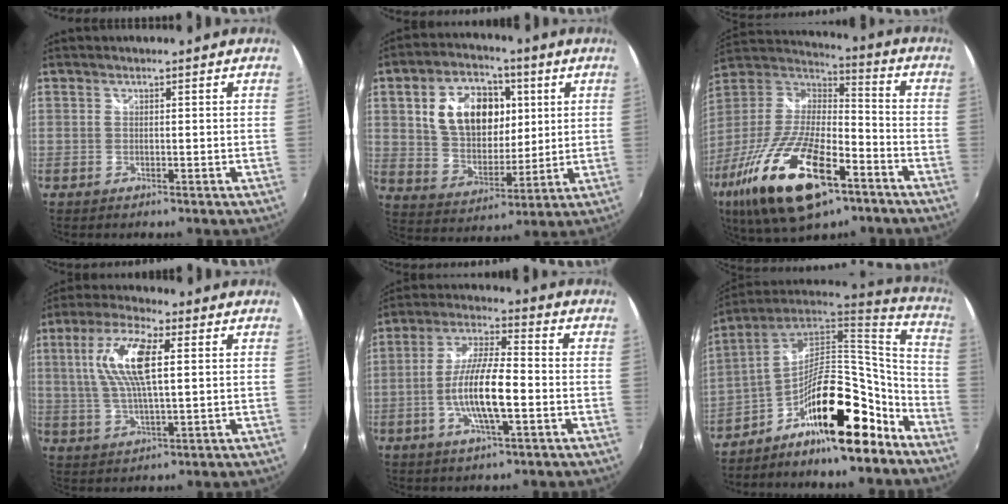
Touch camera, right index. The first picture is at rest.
{"total": 16.1, "force": [4.3, 10.6, 11.3], "torque": [-0.214, 0.021, 0.084]}
{"total": 26.8, "force": [-13.8, 10.6, 20.4], "torque": [-0.409, -0.044, -0.242]}
{"total": 12.0, "force": [2.9, 3.7, 11.0], "torque": [-0.218, 0.010, 0.055]}
{"total": 11.9, "force": [-3.1, 2.6, 11.2], "torque": [-0.223, -0.001, -0.059]}
{"total": 19.8, "force": [-11.0, 6.7, 15.0], "torque": [-0.235, 0.020, -0.187]}